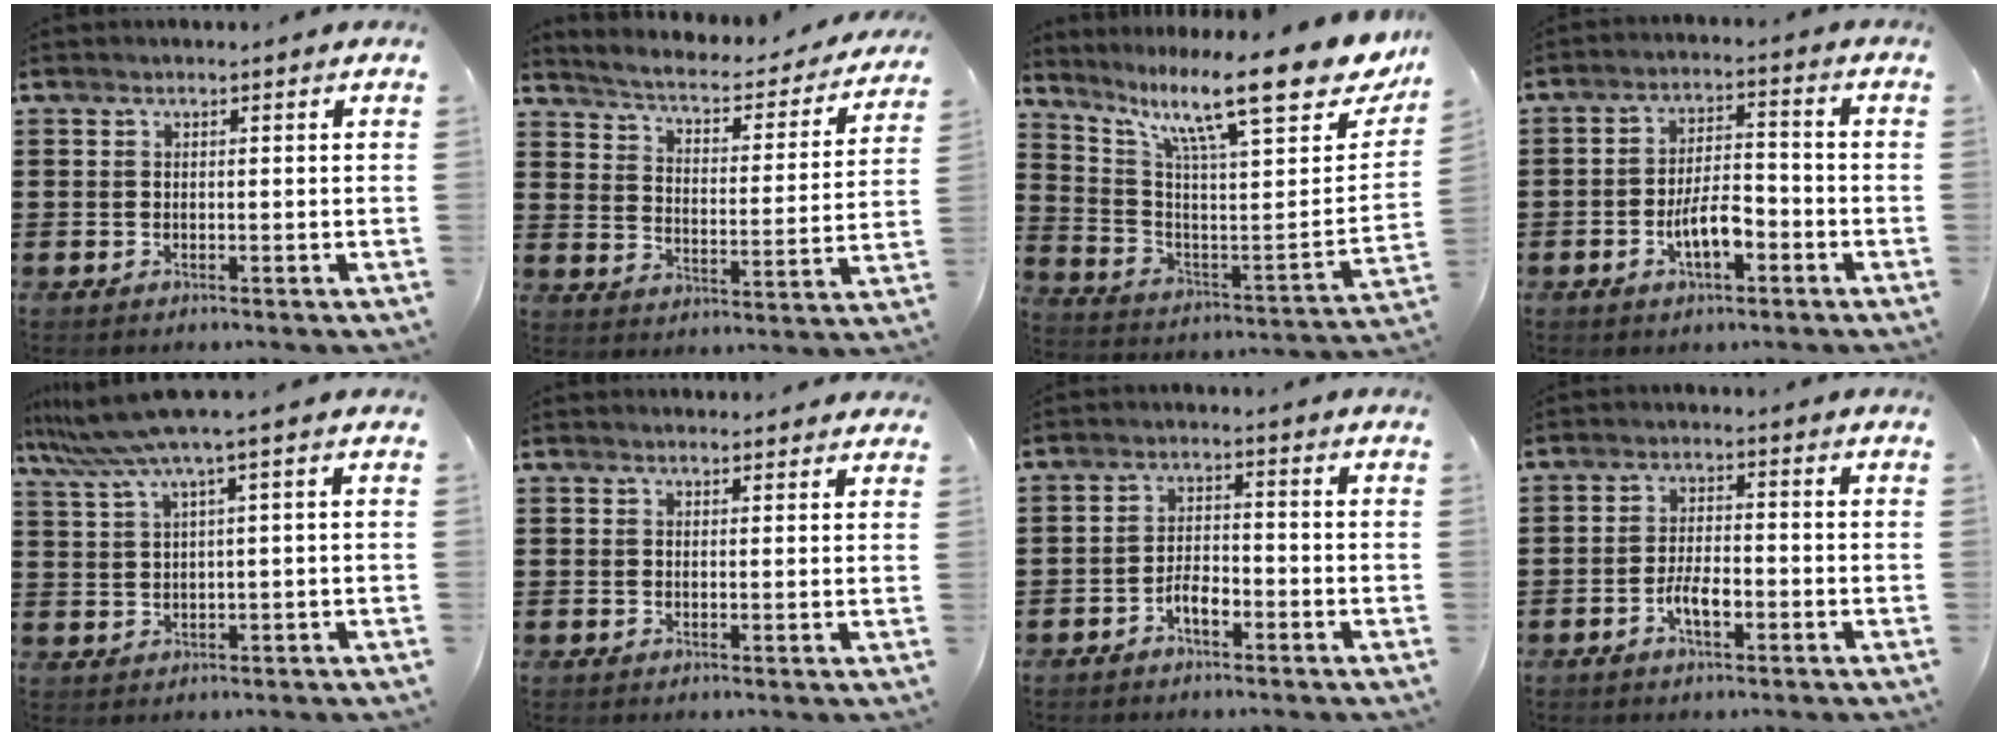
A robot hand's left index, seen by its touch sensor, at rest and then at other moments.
{"total": 3.1, "force": [2.8, 0.2, 1.3], "torque": [-0.044, -0.029, 0.035]}
{"total": 15.4, "force": [11.0, 1.7, 10.7], "torque": [-0.202, -0.086, 0.172]}
{"total": 6.4, "force": [-2.5, 2.4, 5.3], "torque": [-0.102, 0.009, -0.049]}
{"total": 5.4, "force": [2.8, -0.4, 4.6], "torque": [-0.113, -0.020, 0.044]}
{"total": 1.5, "force": [1.4, 0.2, 0.2], "torque": [-0.007, 0.002, 0.028]}
{"total": 3.4, "force": [-2.0, 1.4, 2.3], "torque": [-0.042, 0.006, -0.038]}
{"total": 4.2, "force": [-1.6, 1.6, 3.5], "torque": [-0.073, 0.000, -0.033]}